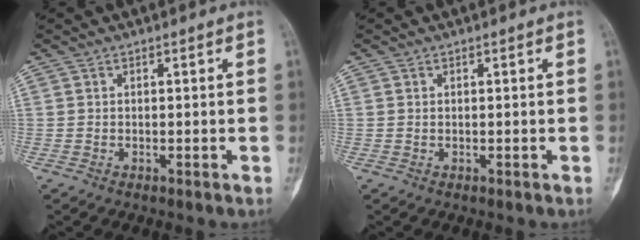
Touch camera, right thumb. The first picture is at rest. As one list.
[{"total": 0.0}]